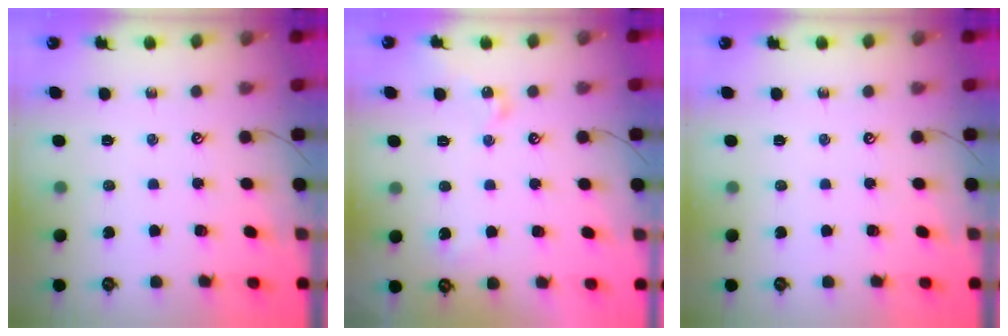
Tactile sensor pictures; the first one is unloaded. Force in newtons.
{"total": 2.7, "press": 2.6, "slide": 0.5}
{"total": 0.0}